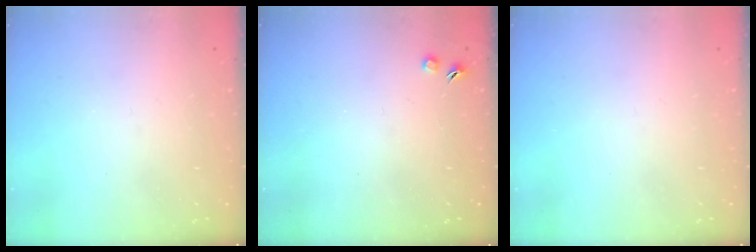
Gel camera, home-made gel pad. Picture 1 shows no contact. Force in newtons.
{"total": 3.0, "press": 2.9, "slide": 0.5}
{"total": 0.0}